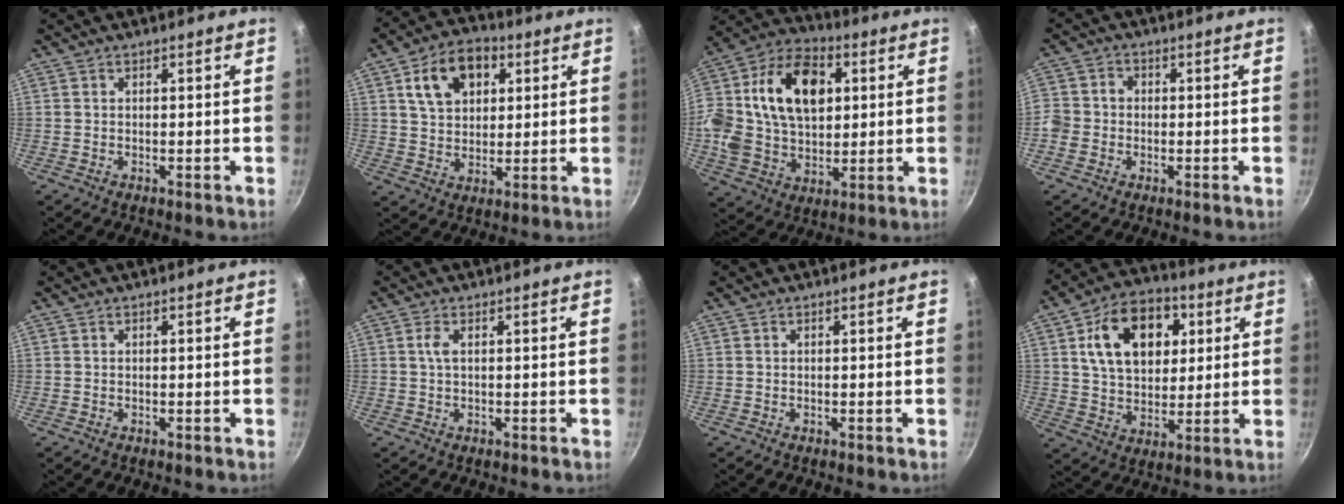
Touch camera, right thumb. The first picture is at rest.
{"total": 12.3, "force": [4.4, 8.5, 7.7], "torque": [-0.103, 0.004, 0.070]}
{"total": 25.0, "force": [5.3, 16.8, 17.8], "torque": [-0.328, 0.023, 0.085]}
{"total": 5.1, "force": [-1.4, 4.5, 1.9], "torque": [-0.024, 0.016, -0.039]}
{"total": 0.0}
{"total": 1.8, "force": [0.4, 0.8, 1.6], "torque": [-0.033, 0.002, 0.009]}
{"total": 0.0}
{"total": 17.6, "force": [5.4, 12.0, 11.8], "torque": [-0.152, 0.002, 0.084]}